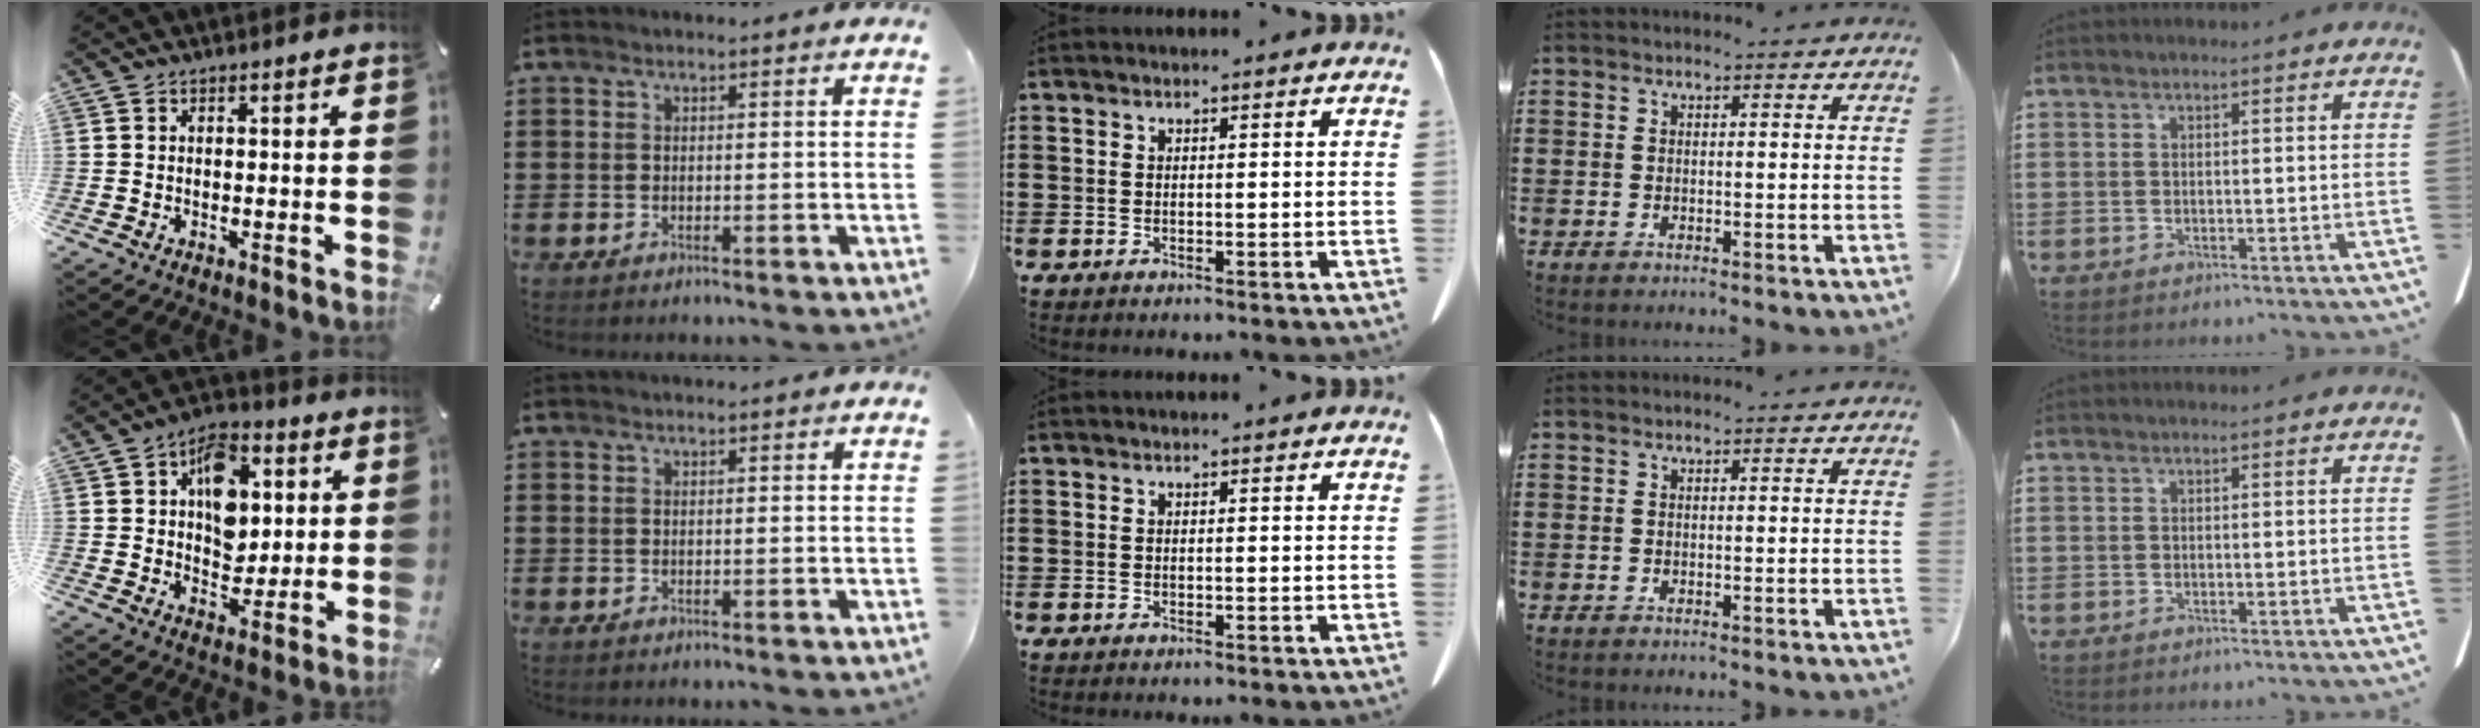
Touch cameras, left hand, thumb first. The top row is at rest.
{"thumb": {"total": 11.8, "force": [2.8, 9.0, 7.1], "torque": [-0.095, 0.003, 0.050]}}